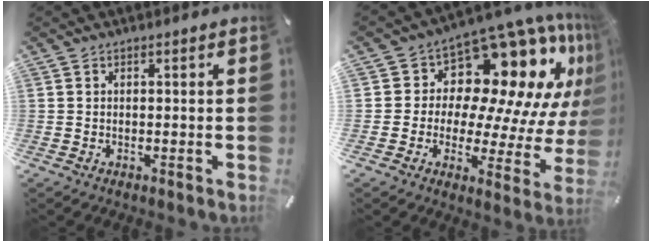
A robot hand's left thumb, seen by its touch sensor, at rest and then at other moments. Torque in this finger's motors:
{"motor_torque": [2.12, 2.89, 0.42, -0.07, 0.08]}